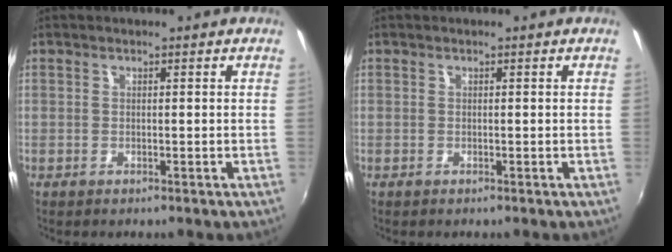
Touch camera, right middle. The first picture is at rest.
{"total": 0.0}